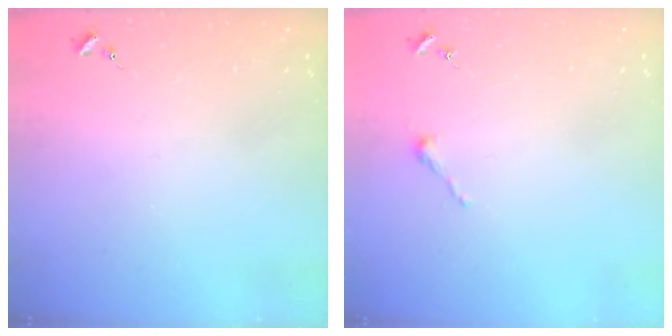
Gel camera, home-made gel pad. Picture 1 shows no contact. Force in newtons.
{"total": 2.5, "press": 2.5, "slide": 0.2}